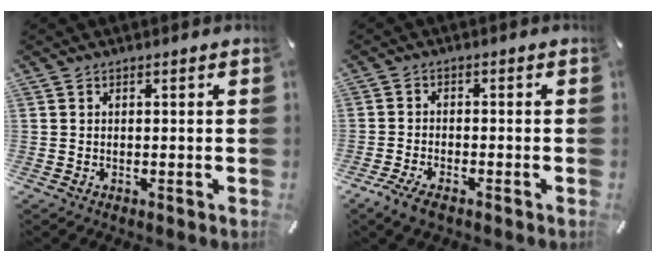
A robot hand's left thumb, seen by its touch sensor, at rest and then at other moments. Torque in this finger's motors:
{"motor_torque": [-0.44, 0.57, 0.21, 0.21, 0.01]}